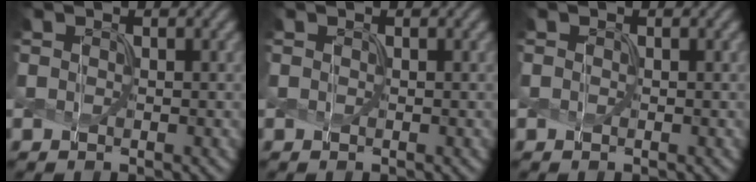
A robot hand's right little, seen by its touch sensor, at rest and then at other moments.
{"total": 0.0}
{"total": 0.0}